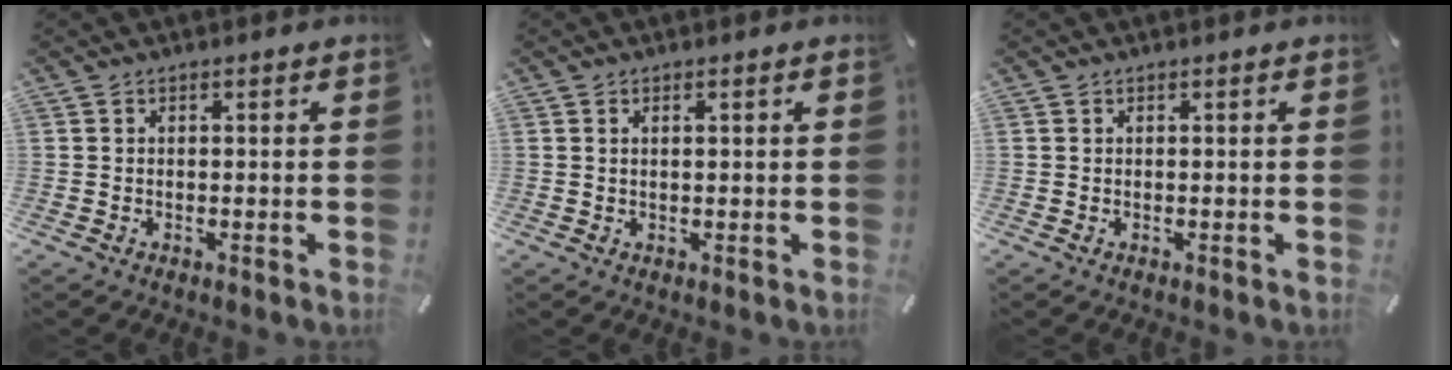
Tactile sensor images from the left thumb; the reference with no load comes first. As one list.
[{"total": 1.0, "force": [0.3, 0.3, 0.9], "torque": [-0.017, 0.002, 0.005]}, {"total": 0.0}]